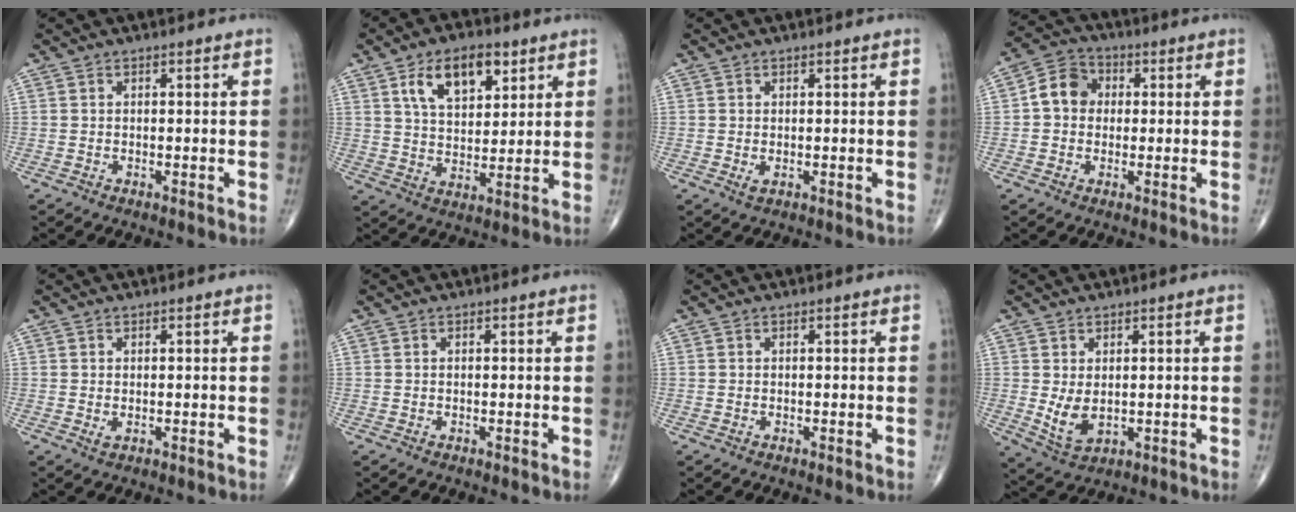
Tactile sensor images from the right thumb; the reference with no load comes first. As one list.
[{"total": 11.6, "force": [5.5, 6.3, 8.0], "torque": [-0.108, -0.018, 0.098]}, {"total": 1.0, "force": [0.0, 0.5, 0.8], "torque": [-0.014, -0.003, 0.001]}, {"total": 7.2, "force": [0.5, 6.1, 3.8], "torque": [-0.052, 0.020, -0.005]}, {"total": 0.9, "force": [0.0, 0.5, 0.7], "torque": [-0.013, -0.002, 0.003]}, {"total": 0.0}, {"total": 0.0}, {"total": 5.1, "force": [0.3, 3.0, 4.1], "torque": [-0.074, -0.011, 0.020]}]